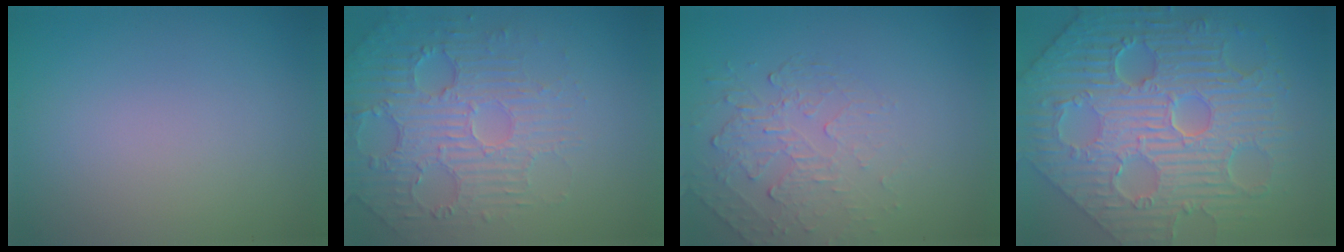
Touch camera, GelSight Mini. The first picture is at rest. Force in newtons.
{"total": 5.4, "press": 3.8, "slide": 3.9}
{"total": 2.2, "press": 1.1, "slide": 1.9}
{"total": 11.5, "press": 8.1, "slide": 8.1}